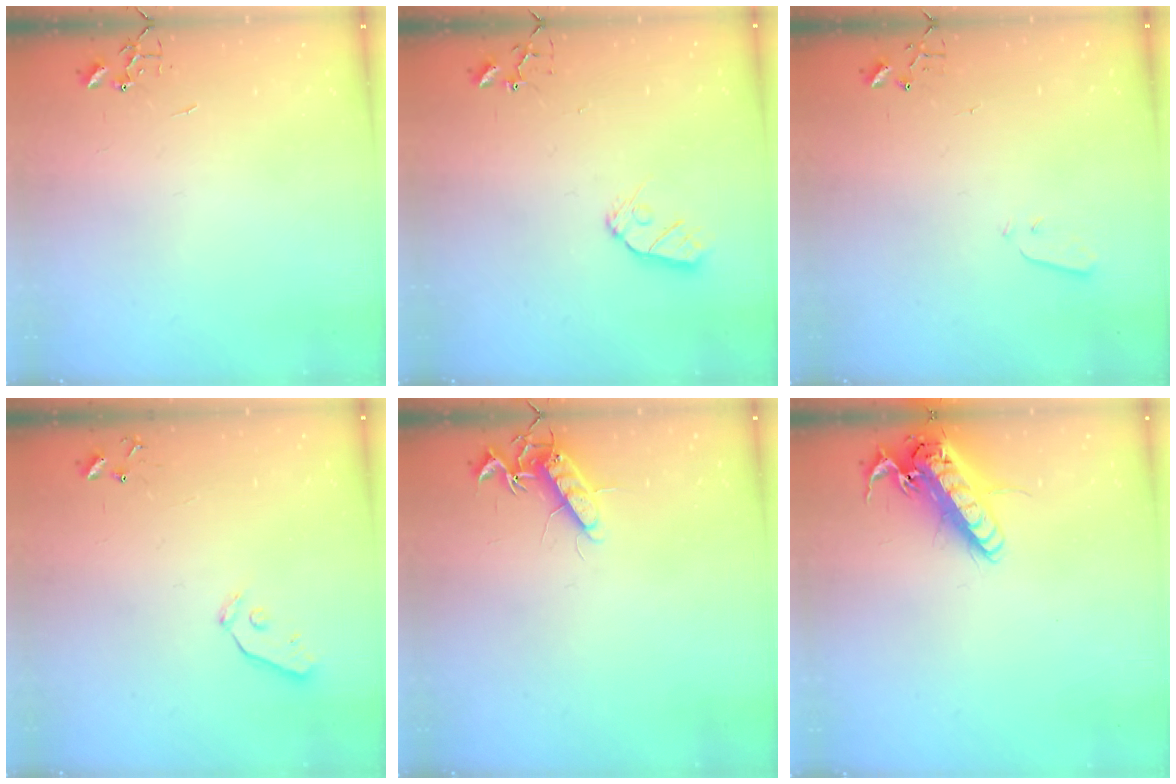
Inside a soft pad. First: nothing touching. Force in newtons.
{"total": 7.6, "press": 7.6, "slide": 0.5}
{"total": 3.3, "press": 3.2, "slide": 0.7}
{"total": 5.7, "press": 5.7, "slide": 0.4}
{"total": 11.1, "press": 11.1, "slide": 0.3}
{"total": 17.4, "press": 17.1, "slide": 3.3}